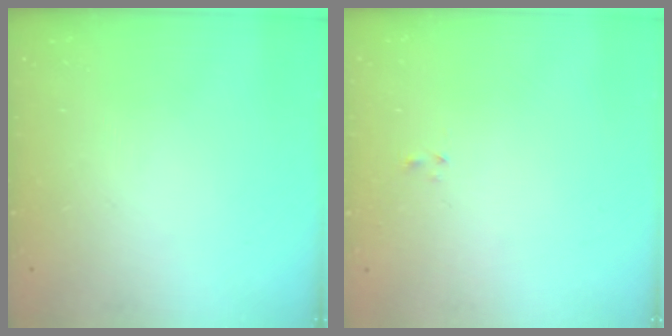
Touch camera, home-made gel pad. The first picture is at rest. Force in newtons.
{"total": 0.7, "press": 0.5, "slide": 0.4}